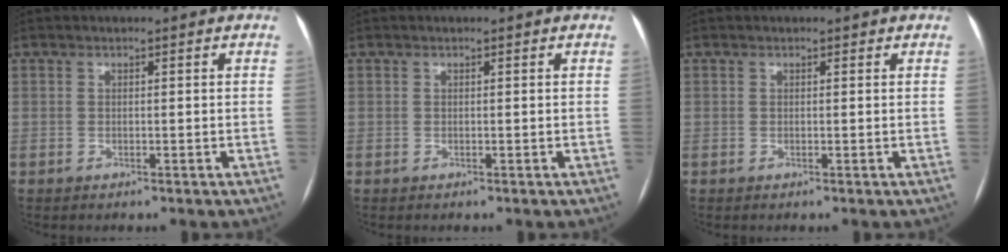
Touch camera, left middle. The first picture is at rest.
{"total": 0.0}
{"total": 0.5, "force": [0.3, 0.3, 0.1], "torque": [-0.007, 0.004, 0.002]}